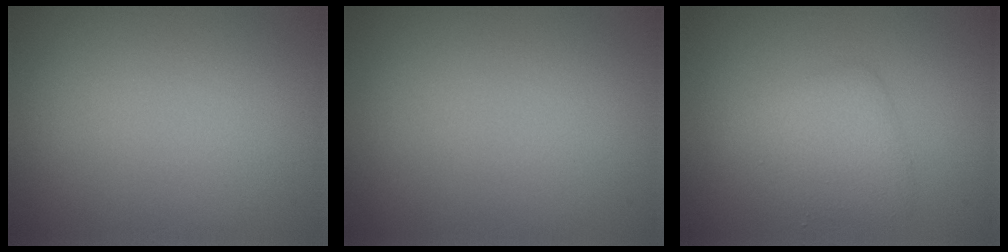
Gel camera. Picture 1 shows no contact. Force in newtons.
{"total": 0.0}
{"total": 2.9, "press": 2.9, "slide": 0.1}